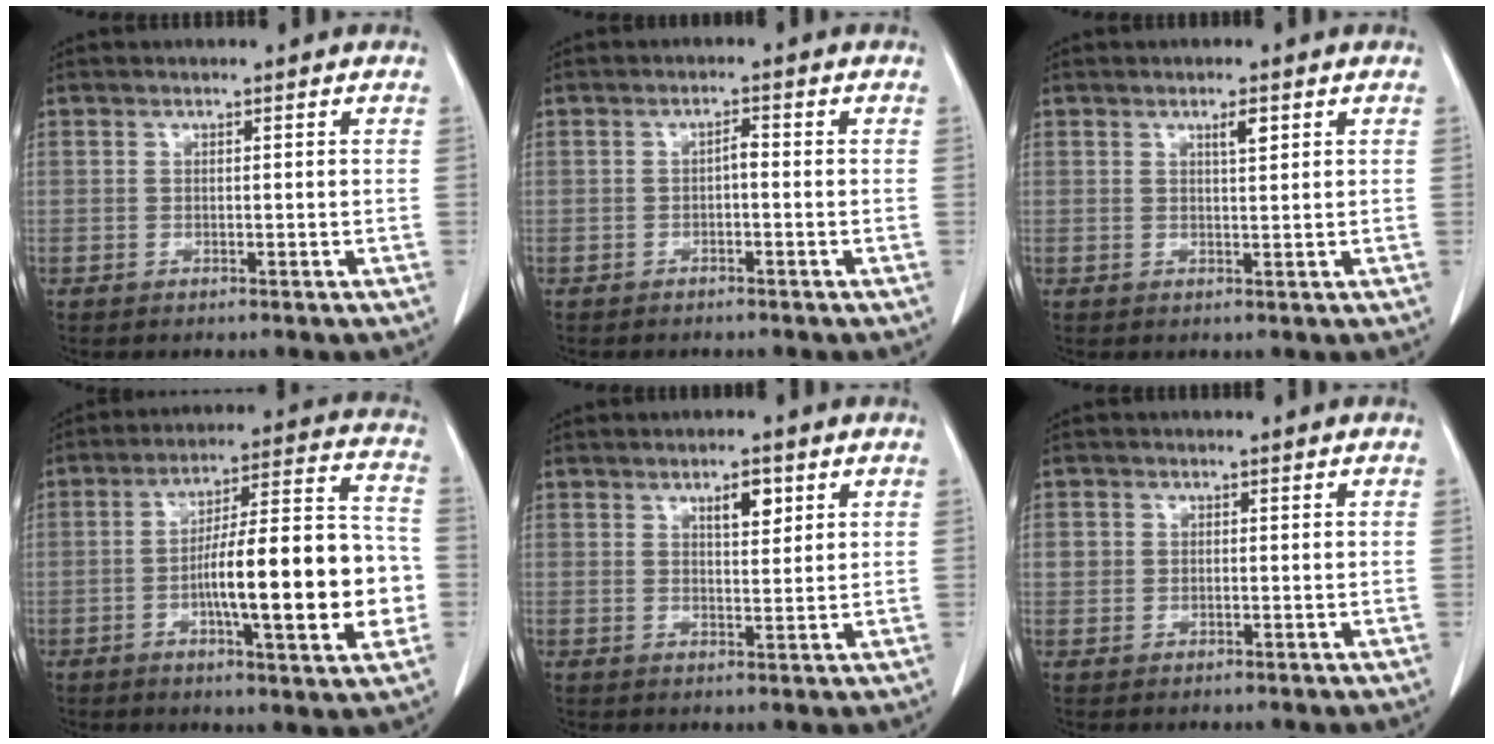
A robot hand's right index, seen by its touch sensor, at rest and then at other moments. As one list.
[{"total": 1.5, "force": [-0.4, 0.4, 1.4], "torque": [-0.023, 0.004, -0.009]}, {"total": 1.9, "force": [0.9, 0.3, 1.7], "torque": [-0.031, -0.001, 0.016]}, {"total": 18.7, "force": [-3.7, 3.1, 18.1], "torque": [-0.270, 0.022, -0.051]}, {"total": 3.6, "force": [1.8, 1.2, 2.9], "torque": [-0.048, -0.001, 0.030]}, {"total": 2.1, "force": [0.1, 1.9, 0.7], "torque": [-0.013, 0.012, 0.008]}]